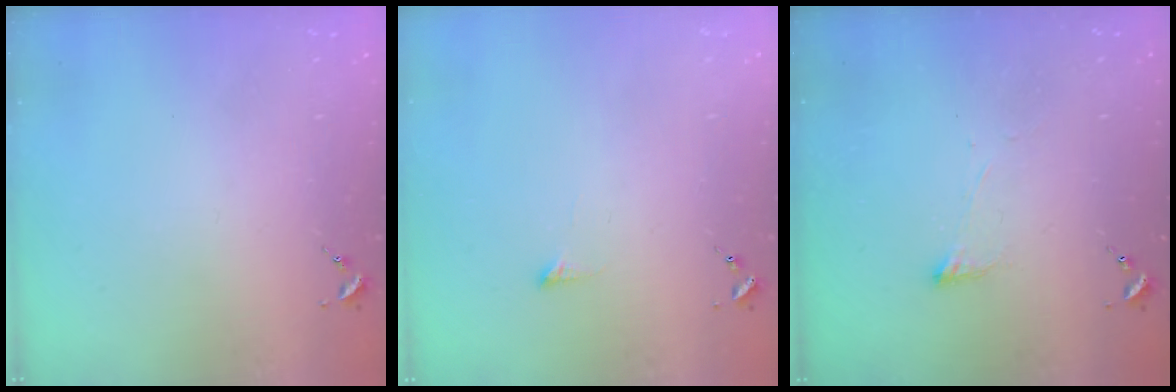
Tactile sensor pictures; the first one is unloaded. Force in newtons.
{"total": 4.3, "press": 4.2, "slide": 1.2}
{"total": 2.8, "press": 2.7, "slide": 0.8}